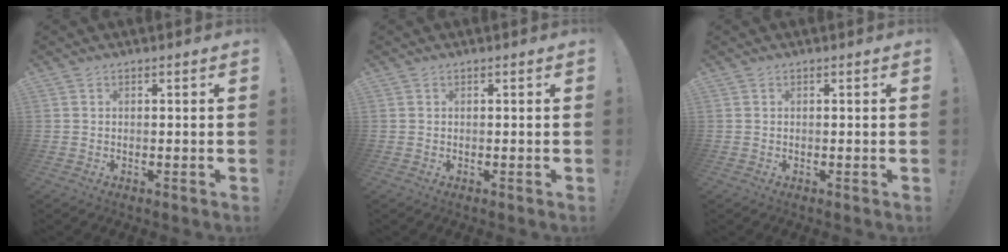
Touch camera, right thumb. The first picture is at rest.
{"total": 0.0}
{"total": 0.0}